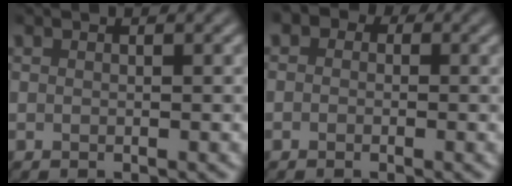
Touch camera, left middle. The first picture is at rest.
{"total": 3.1, "force": [1.0, 2.5, 1.6], "torque": [-0.002, 0.010, -0.033]}